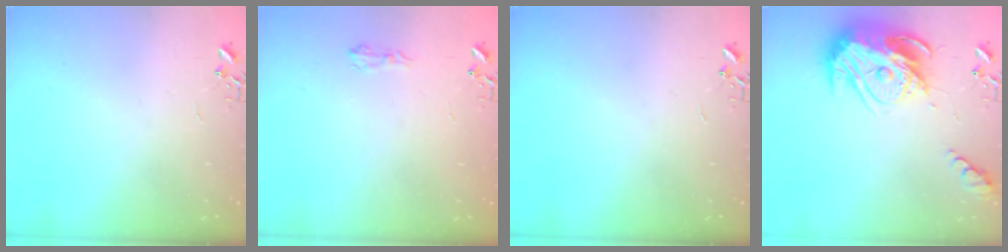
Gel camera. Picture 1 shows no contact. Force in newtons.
{"total": 5.8, "press": 5.8, "slide": 0.7}
{"total": 0.0}
{"total": 19.3, "press": 19.2, "slide": 1.7}